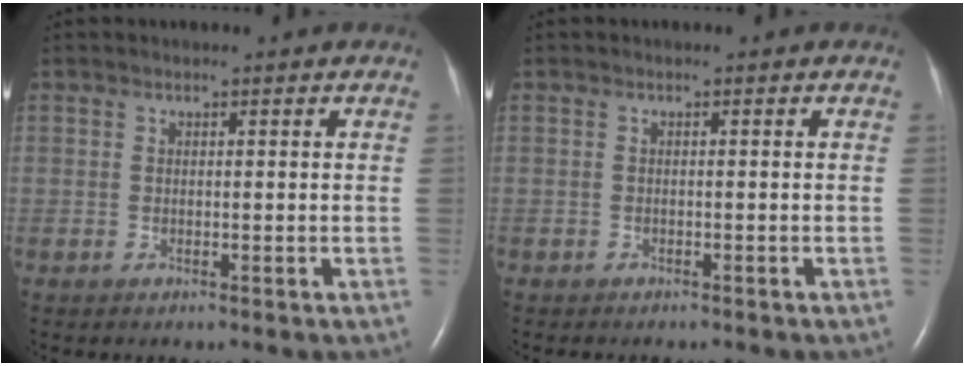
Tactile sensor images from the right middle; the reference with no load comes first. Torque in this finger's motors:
{"motor_torque": [-0.02, 0.03, 0.01, 0.01]}